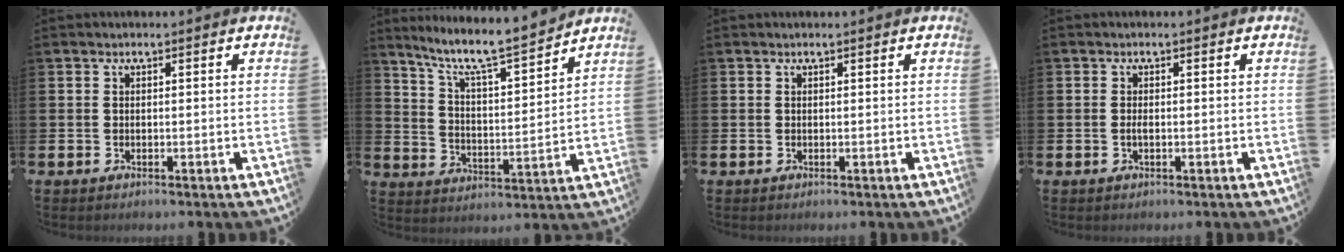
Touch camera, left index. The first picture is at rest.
{"total": 8.7, "force": [7.8, 0.8, 3.7], "torque": [-0.098, -0.057, 0.130]}
{"total": 0.0}
{"total": 0.8, "force": [-0.2, 0.2, 0.7], "torque": [-0.022, 0.002, -0.002]}